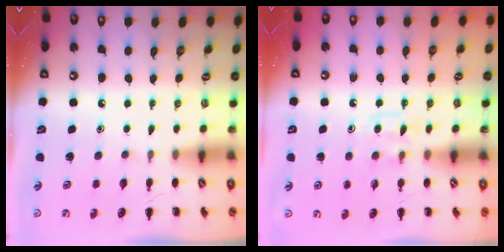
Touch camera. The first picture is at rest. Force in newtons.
{"total": 5.3, "press": 5.0, "slide": 1.8}